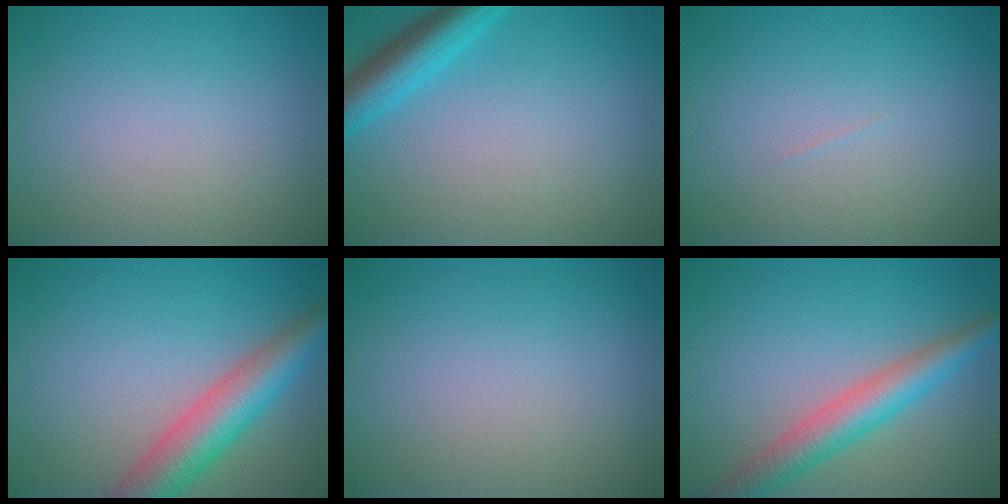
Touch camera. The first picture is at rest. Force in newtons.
{"total": 4.1, "press": 4.1, "slide": 0.4}
{"total": 0.0}
{"total": 6.6, "press": 6.6, "slide": 0.3}
{"total": 0.0}
{"total": 4.9, "press": 4.9, "slide": 0.2}